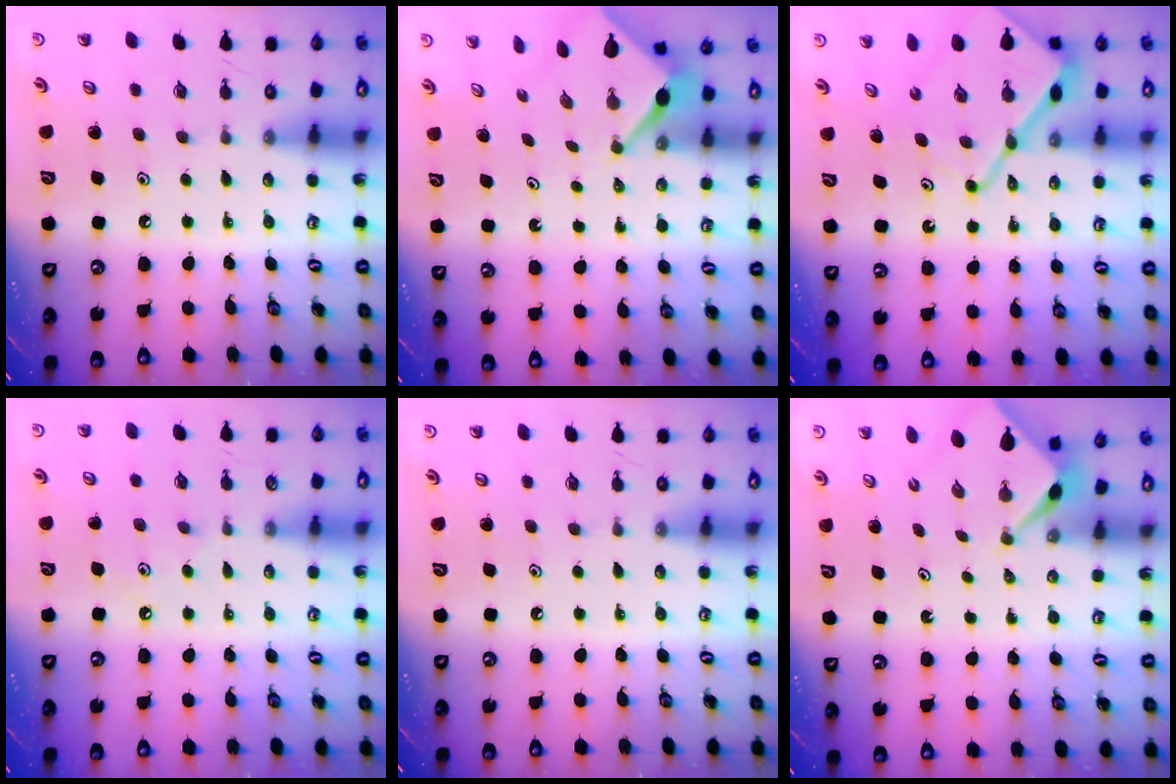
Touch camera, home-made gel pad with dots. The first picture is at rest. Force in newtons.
{"total": 3.3, "press": 3.3, "slide": 0.1}
{"total": 14.1, "press": 14.0, "slide": 1.6}
{"total": 3.9, "press": 3.9, "slide": 0.5}
{"total": 0.0}
{"total": 2.2, "press": 2.2, "slide": 0.2}